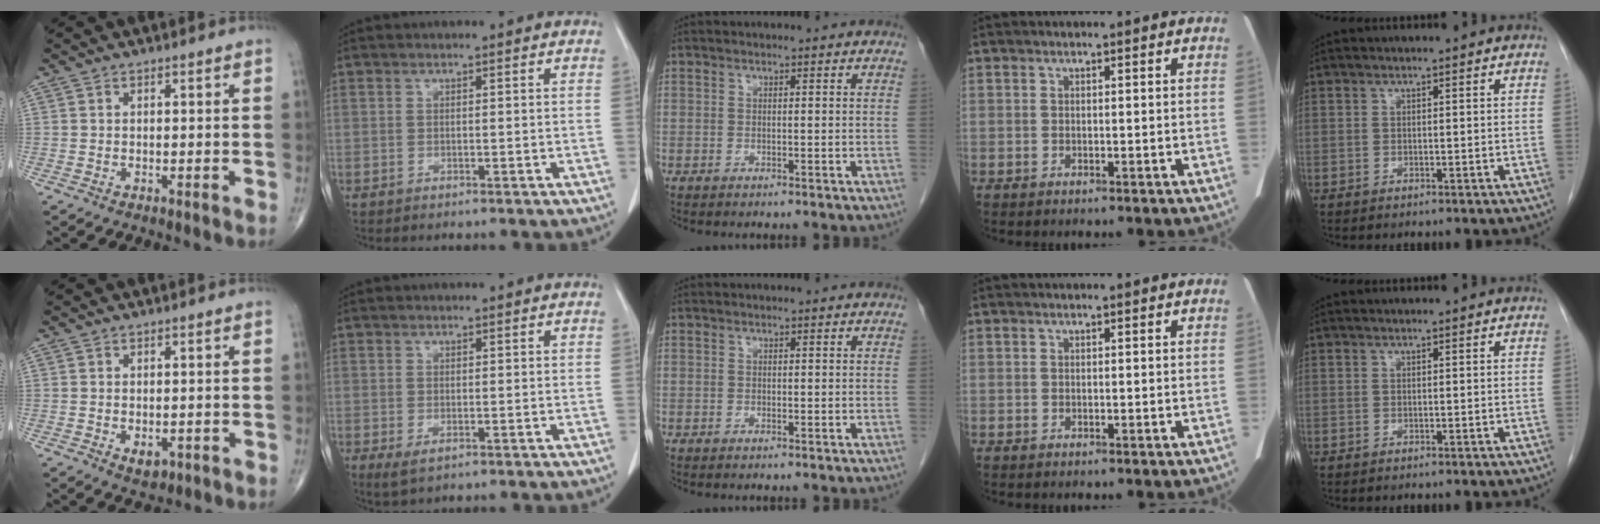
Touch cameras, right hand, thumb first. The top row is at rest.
{"thumb": {"total": 2.7, "force": [-0.8, 1.8, 1.9], "torque": [-0.018, -0.001, -0.005]}, "index": {"total": 2.0, "force": [-0.8, 1.0, 1.5], "torque": [-0.027, -0.003, -0.007]}}